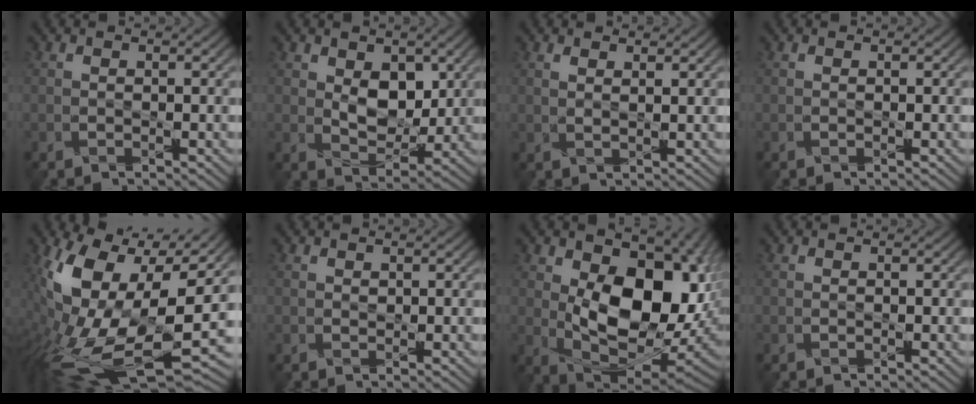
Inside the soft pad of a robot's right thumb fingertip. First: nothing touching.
{"total": 5.3, "force": [1.8, 3.4, 3.6], "torque": [-0.070, -0.007, 0.026]}
{"total": 1.8, "force": [1.5, 0.3, 0.9], "torque": [-0.013, -0.003, 0.024]}
{"total": 0.0}
{"total": 18.7, "force": [-0.2, 10.6, 15.4], "torque": [-0.334, -0.062, 0.026]}
{"total": 0.5, "force": [0.4, 0.3, 0.0], "torque": [0.001, -0.002, 0.005]}
{"total": 16.4, "force": [1.9, 10.1, 12.8], "torque": [-0.189, -0.017, 0.041]}
{"total": 0.0}